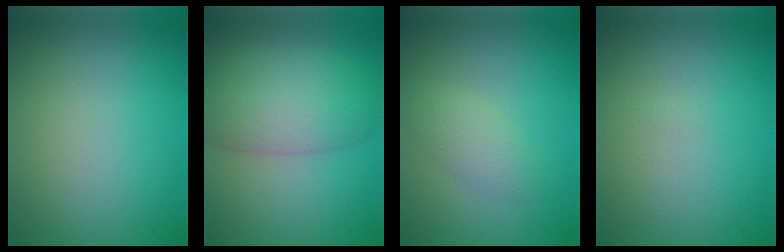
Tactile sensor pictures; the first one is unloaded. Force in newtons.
{"total": 7.1, "press": 7.1, "slide": 0.1}
{"total": 1.9, "press": 1.9, "slide": 0.1}
{"total": 0.0}